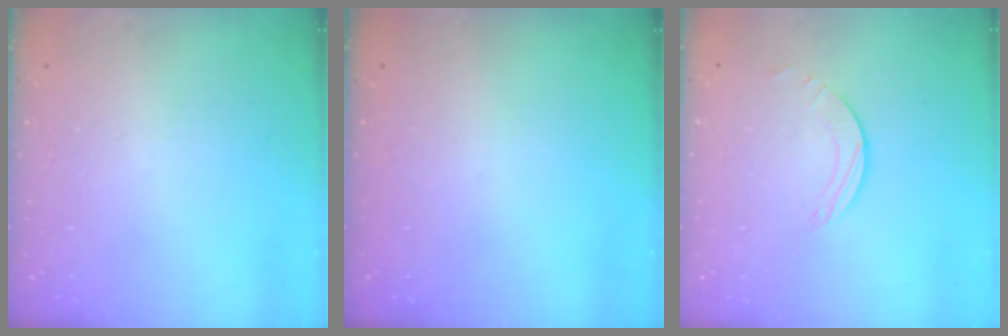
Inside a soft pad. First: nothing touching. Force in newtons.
{"total": 0.0}
{"total": 2.0, "press": 2.0, "slide": 0.2}